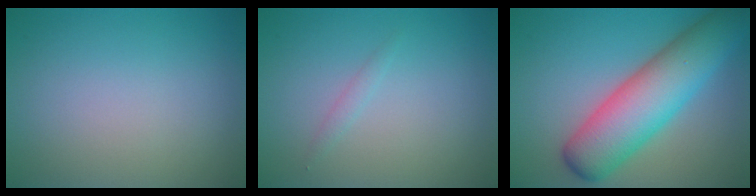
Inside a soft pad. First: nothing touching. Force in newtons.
{"total": 0.8, "press": 0.8, "slide": 0.0}
{"total": 9.1, "press": 9.1, "slide": 0.2}